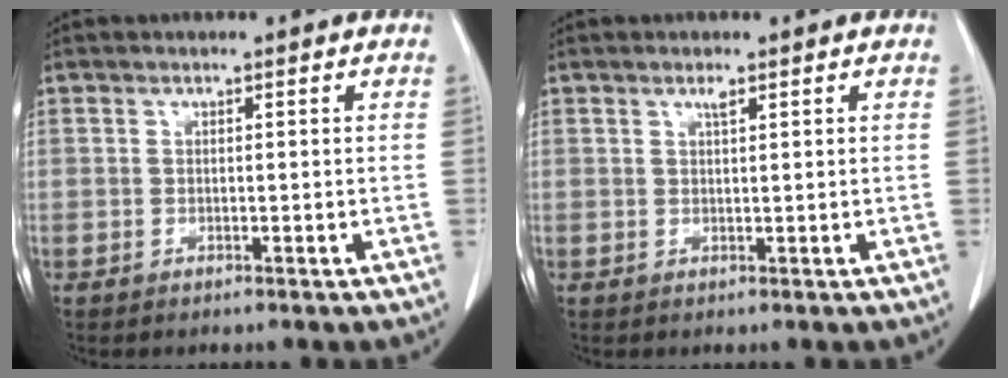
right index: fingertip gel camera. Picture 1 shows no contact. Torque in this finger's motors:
{"motor_torque": [0.04, 0.01, -0.02, 0.00]}